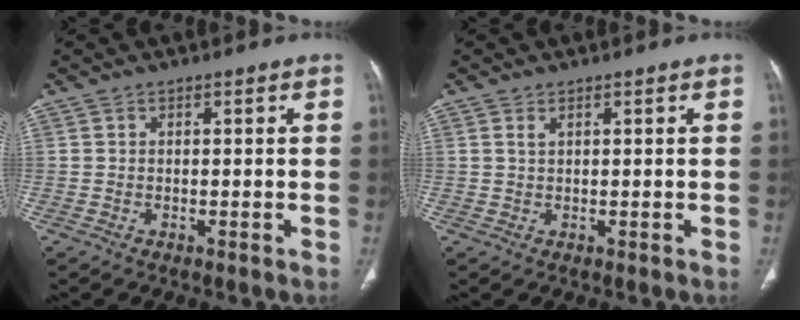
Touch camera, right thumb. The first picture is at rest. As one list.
[{"total": 0.9, "force": [0.5, 0.4, 0.6], "torque": [-0.015, 0.005, 0.013]}]